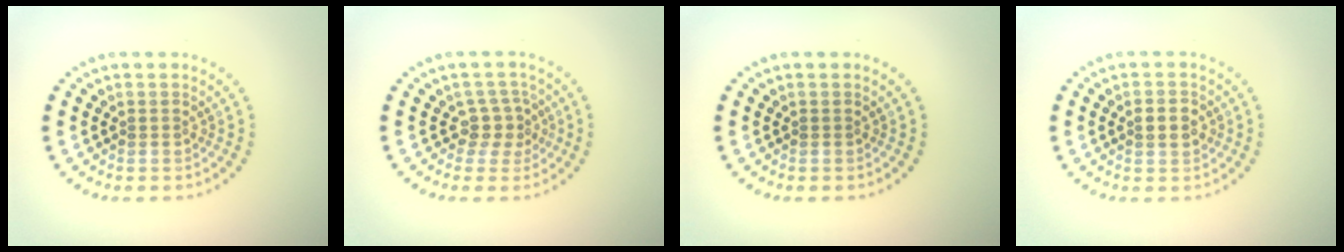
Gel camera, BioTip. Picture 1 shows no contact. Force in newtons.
{"total": 2.3, "press": 1.8, "slide": 1.5}
{"total": 0.0}
{"total": 2.5, "press": 2.5, "slide": 0.0}